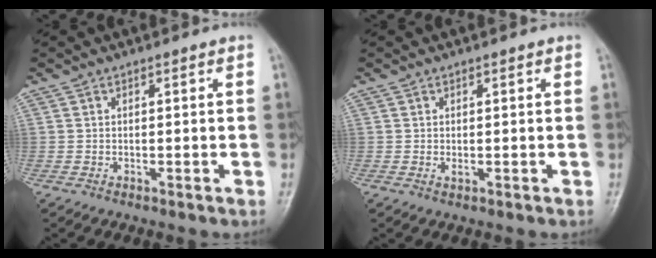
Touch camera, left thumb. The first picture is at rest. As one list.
[{"total": 0.9, "force": [0.1, 0.5, 0.7], "torque": [-0.011, -0.002, 0.004]}]